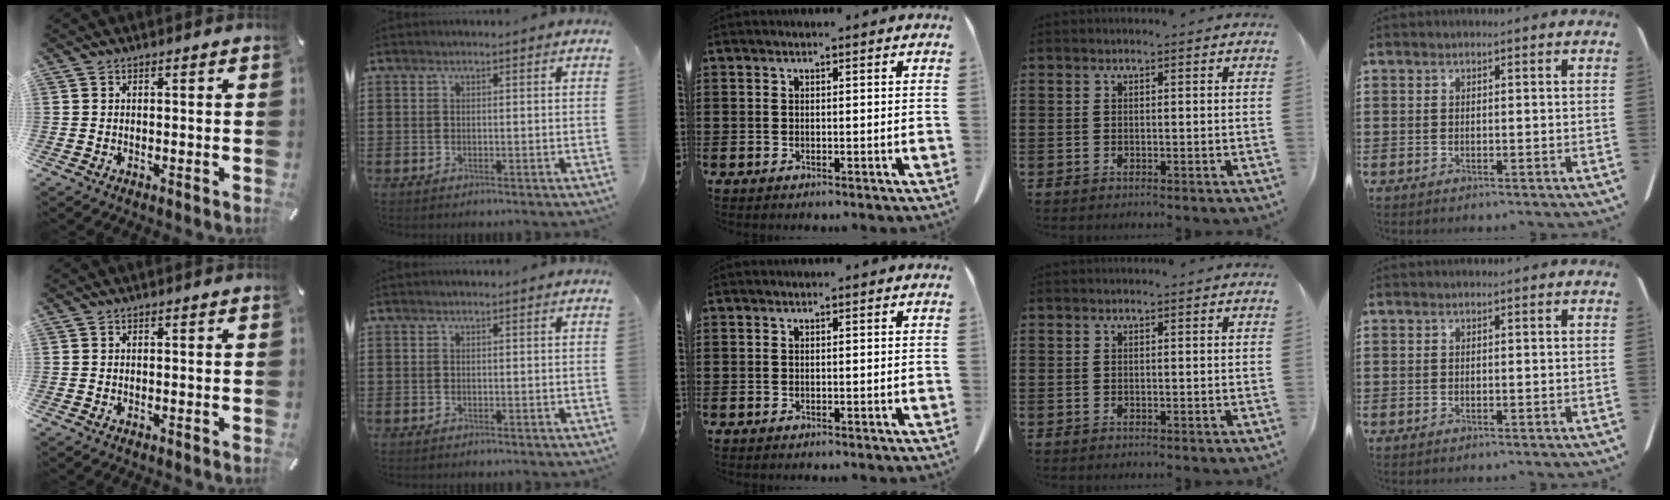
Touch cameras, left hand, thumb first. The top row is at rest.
{}